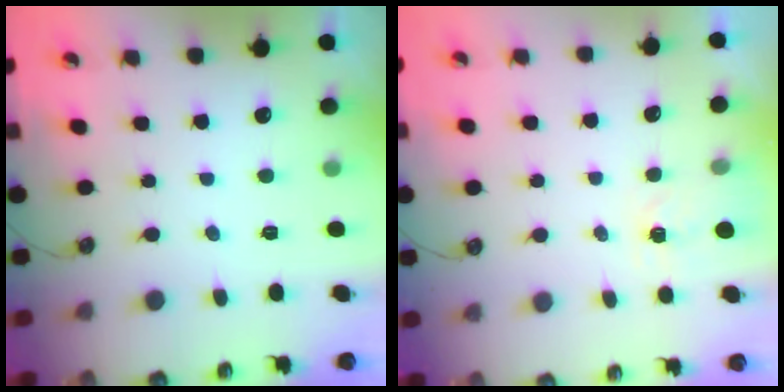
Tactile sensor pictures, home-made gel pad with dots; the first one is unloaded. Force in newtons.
{"total": 3.5, "press": 3.5, "slide": 0.4}